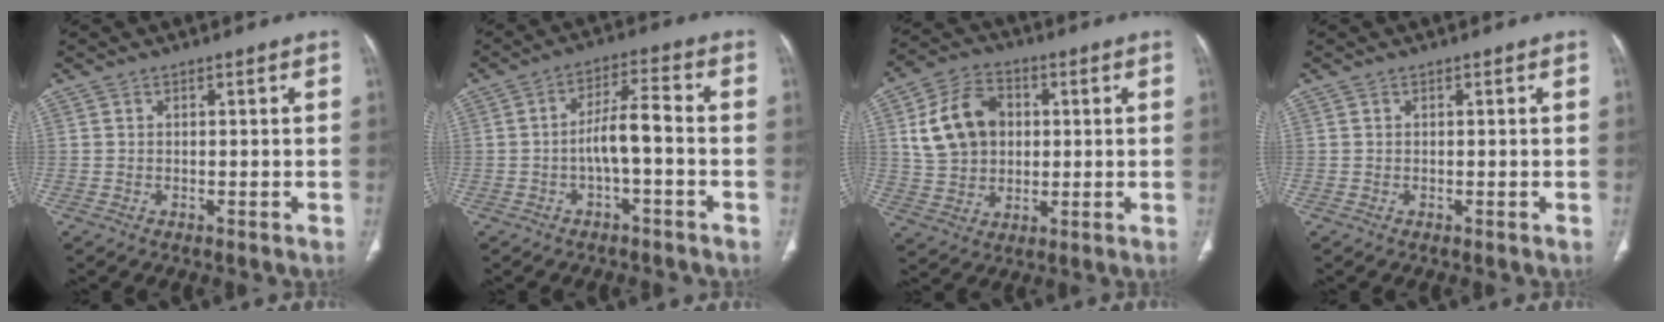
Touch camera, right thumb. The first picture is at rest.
{"total": 6.4, "force": [-1.7, 1.7, 6.0], "torque": [-0.112, 0.034, -0.033]}
{"total": 12.9, "force": [2.5, 9.8, 7.9], "torque": [-0.123, 0.010, 0.047]}
{"total": 0.0}